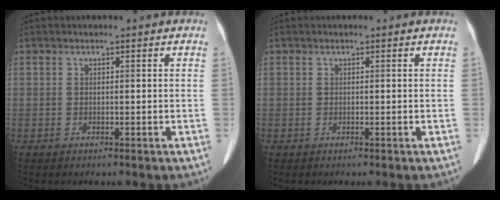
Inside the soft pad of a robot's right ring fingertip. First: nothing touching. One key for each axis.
{"total": 0.0}